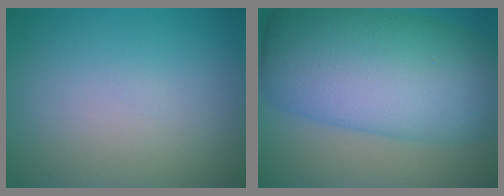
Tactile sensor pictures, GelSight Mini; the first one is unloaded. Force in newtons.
{"total": 13.3, "press": 13.3, "slide": 0.3}